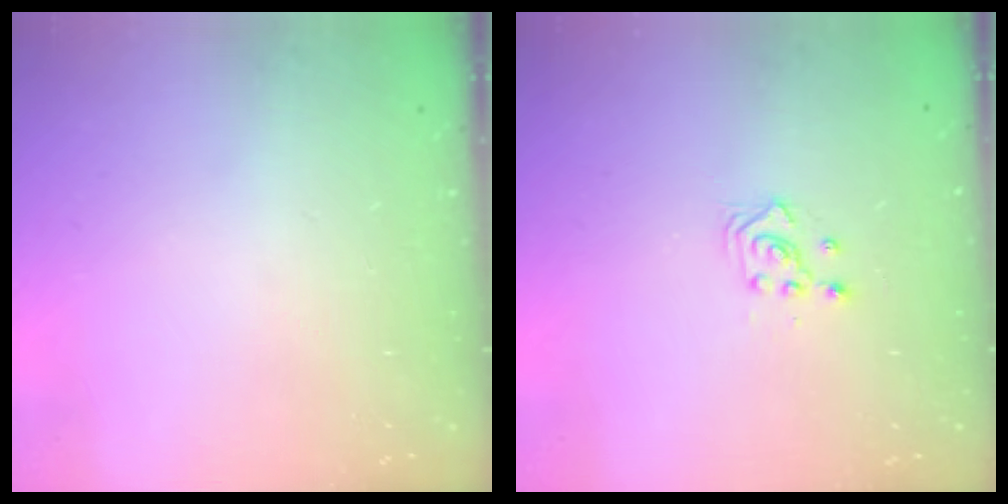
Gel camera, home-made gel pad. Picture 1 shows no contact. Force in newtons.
{"total": 2.3, "press": 2.3, "slide": 0.3}